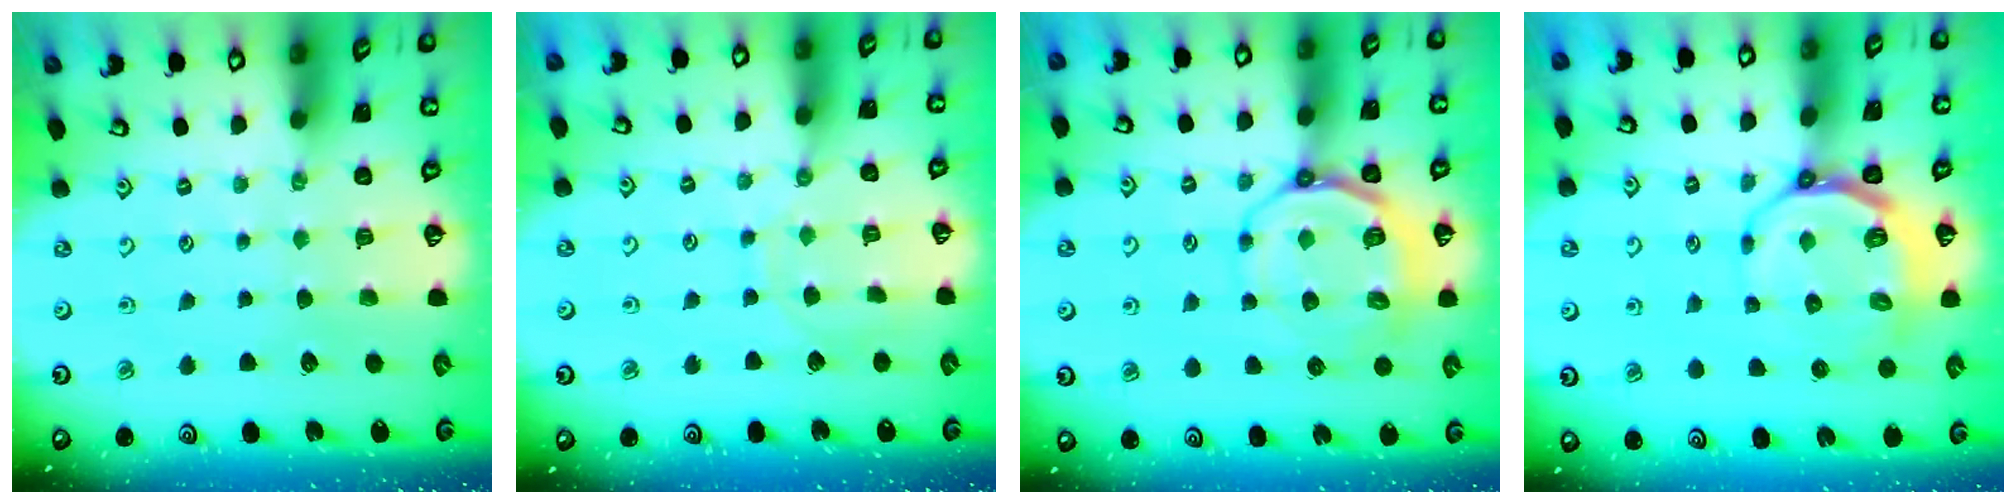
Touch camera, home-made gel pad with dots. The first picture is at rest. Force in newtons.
{"total": 6.8, "press": 6.7, "slide": 0.7}
{"total": 9.3, "press": 9.0, "slide": 2.6}
{"total": 9.2, "press": 8.5, "slide": 3.5}